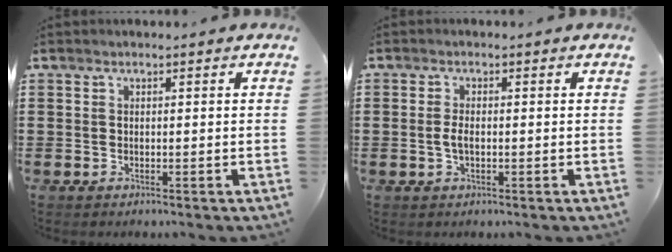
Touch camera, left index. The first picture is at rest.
{"total": 2.1, "force": [-0.4, 0.7, 1.9], "torque": [-0.051, -0.007, -0.013]}